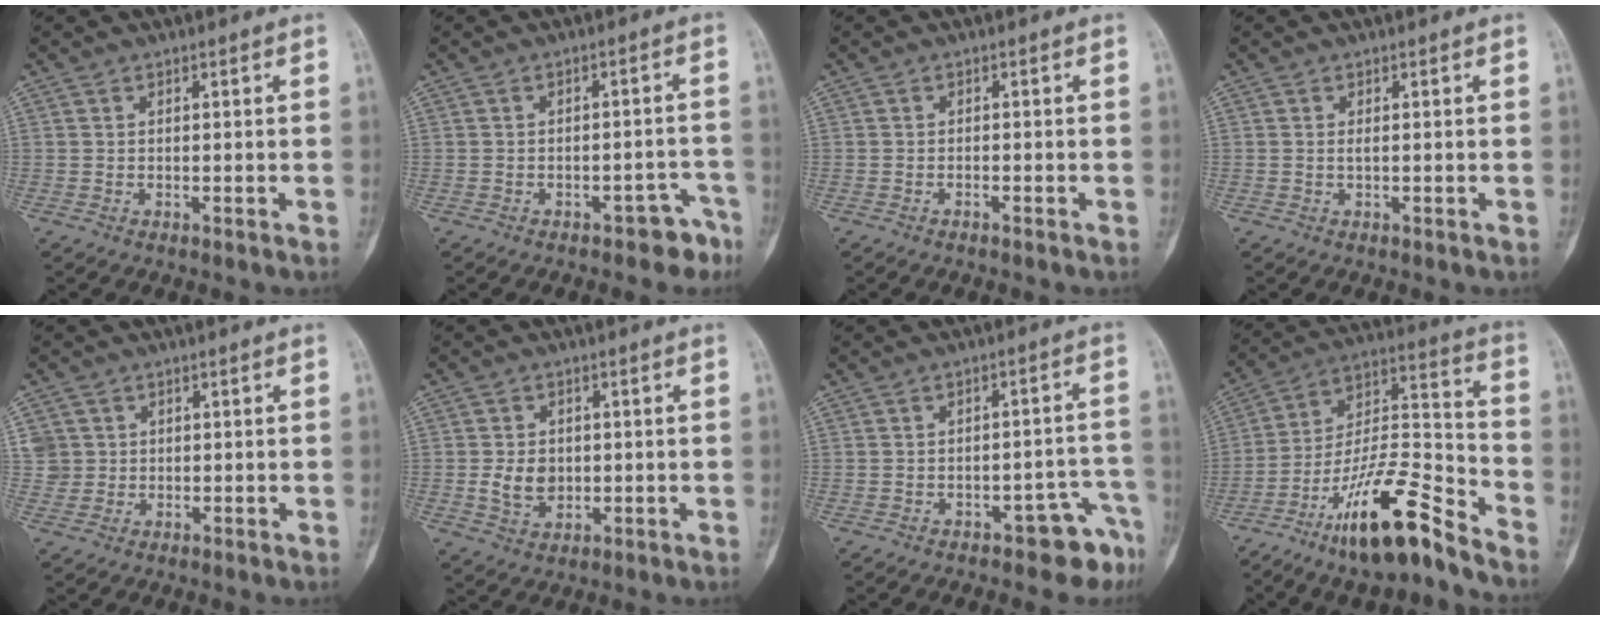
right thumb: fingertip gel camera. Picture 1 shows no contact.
{"total": 4.9, "force": [-3.5, 2.7, 2.2], "torque": [-0.008, 0.043, -0.040]}
{"total": 0.6, "force": [-0.5, 0.1, 0.3], "torque": [-0.013, 0.006, -0.008]}
{"total": 0.5, "force": [0.0, 0.1, 0.5], "torque": [-0.017, -0.002, 0.000]}
{"total": 3.6, "force": [0.9, 3.4, 0.3], "torque": [0.016, 0.000, 0.019]}
{"total": 5.6, "force": [-0.3, 4.3, 3.6], "torque": [-0.050, -0.002, 0.002]}
{"total": 6.6, "force": [-4.6, 3.0, 3.7], "torque": [-0.015, 0.056, -0.055]}
{"total": 19.1, "force": [-13.2, 4.4, 13.1], "torque": [-0.228, 0.092, -0.234]}